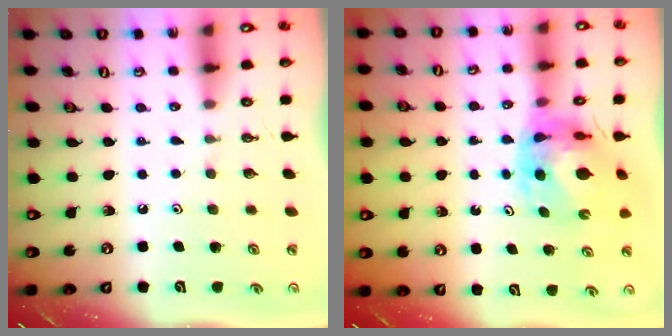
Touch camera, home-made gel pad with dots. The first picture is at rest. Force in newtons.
{"total": 11.2, "press": 11.1, "slide": 1.2}